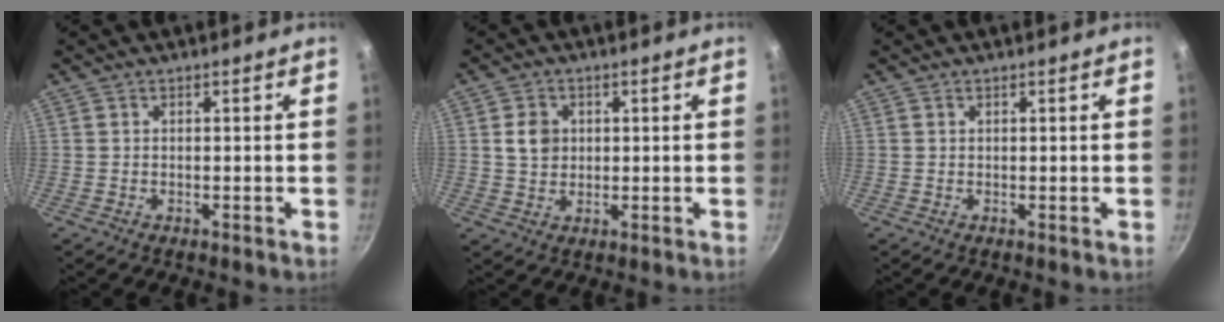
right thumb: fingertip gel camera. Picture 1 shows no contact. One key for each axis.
{"total": 4.7, "fx": 0.8, "fy": 4.0, "fz": 2.4, "tx": -0.025, "ty": 0.002, "tz": 0.014}
{"total": 0.0}